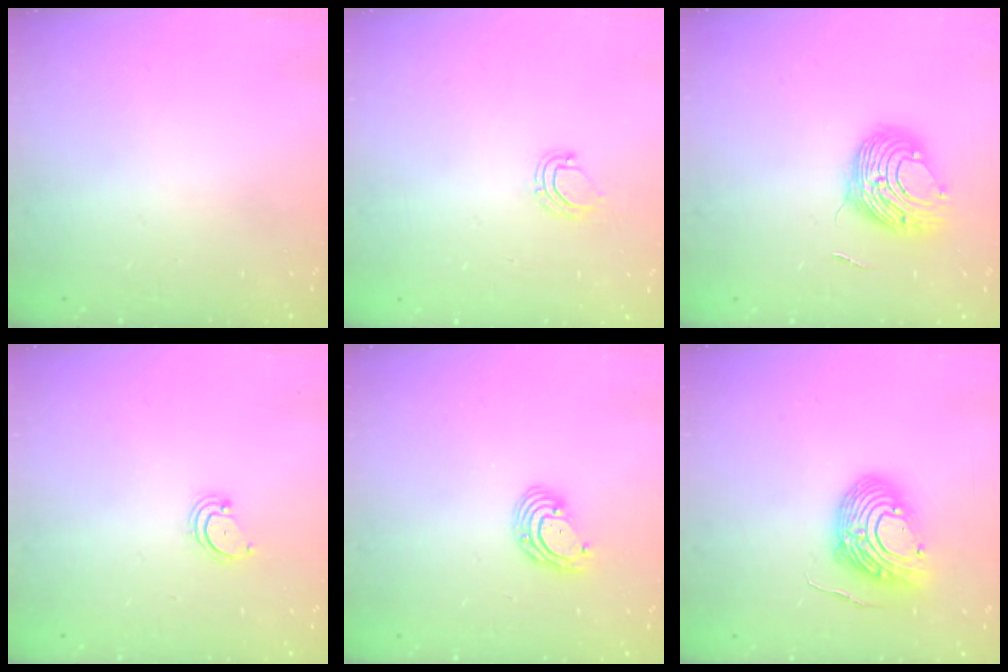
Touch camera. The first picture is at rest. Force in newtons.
{"total": 6.4, "press": 6.4, "slide": 0.4}
{"total": 9.3, "press": 9.3, "slide": 0.6}
{"total": 2.9, "press": 2.9, "slide": 0.3}
{"total": 6.4, "press": 6.3, "slide": 1.2}
{"total": 12.9, "press": 12.9, "slide": 1.2}